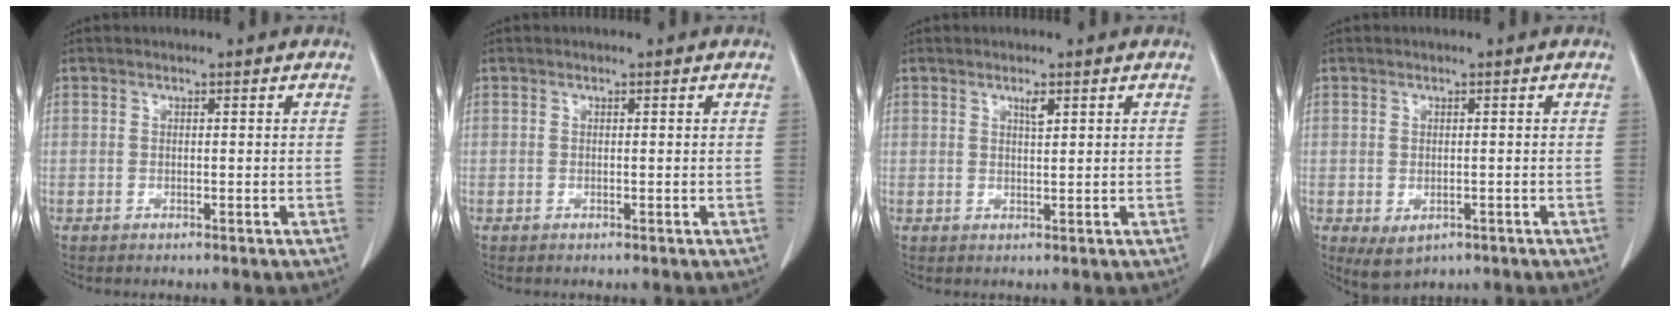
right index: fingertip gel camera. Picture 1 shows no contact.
{"total": 0.0}
{"total": 1.4, "force": [0.9, 0.2, 1.1], "torque": [-0.021, -0.002, 0.016]}
{"total": 3.2, "force": [-1.3, 2.1, 2.1], "torque": [-0.036, -0.008, -0.007]}